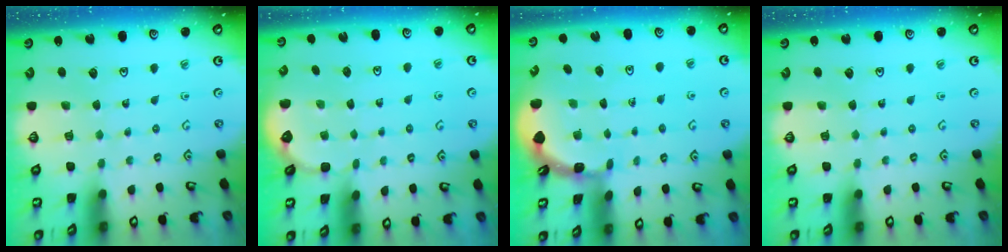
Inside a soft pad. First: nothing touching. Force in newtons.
{"total": 1.6, "press": 0.9, "slide": 1.3}
{"total": 1.6, "press": 1.5, "slide": 0.3}
{"total": 0.0}